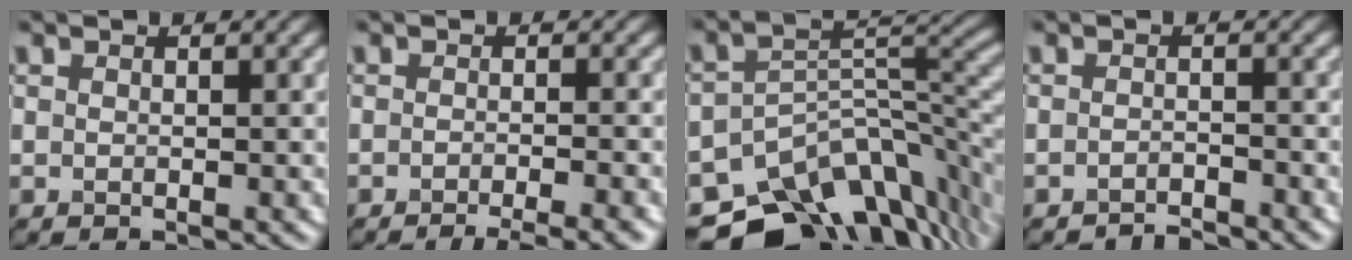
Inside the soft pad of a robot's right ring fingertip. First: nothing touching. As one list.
[{"total": 4.9, "force": [-3.5, 1.1, 3.2], "torque": [-0.030, 0.002, -0.045]}, {"total": 12.9, "force": [-8.4, 6.8, 6.9], "torque": [-0.116, -0.012, -0.129]}, {"total": 1.9, "force": [-1.9, 0.1, 0.2], "torque": [0.002, 0.003, -0.034]}]